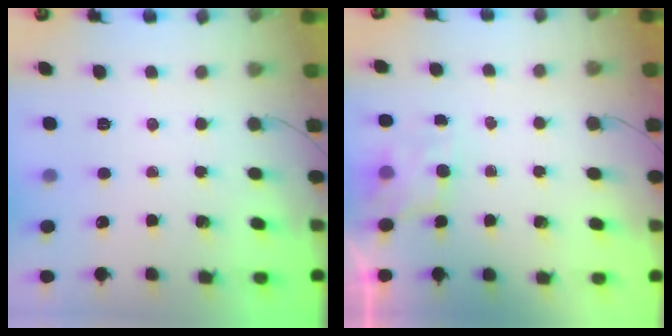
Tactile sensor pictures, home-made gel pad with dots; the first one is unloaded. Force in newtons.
{"total": 4.7, "press": 4.6, "slide": 0.7}